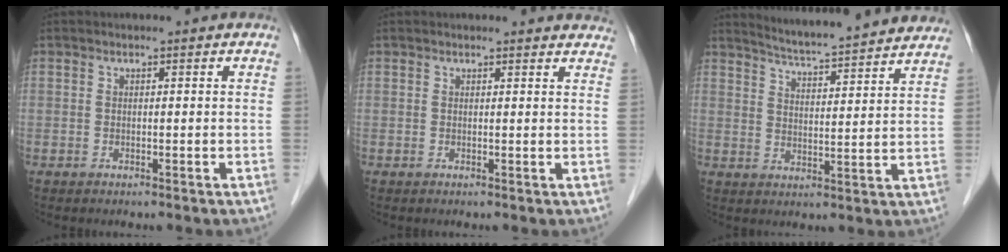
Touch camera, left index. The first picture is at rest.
{"total": 4.6, "force": [4.5, 0.9, 0.5], "torque": [0.004, -0.006, 0.028]}
{"total": 16.0, "force": [15.0, 0.5, 5.4], "torque": [-0.089, -0.003, 0.199]}